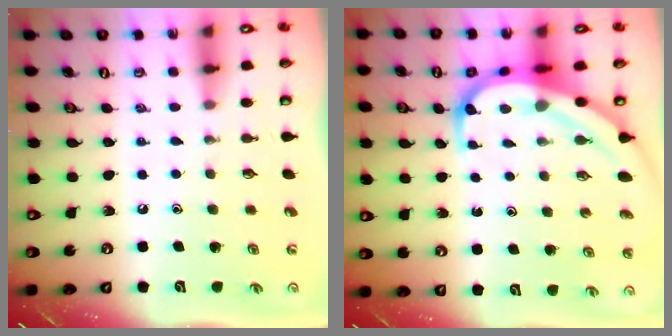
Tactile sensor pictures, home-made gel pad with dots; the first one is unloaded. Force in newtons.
{"total": 9.4, "press": 9.3, "slide": 1.0}